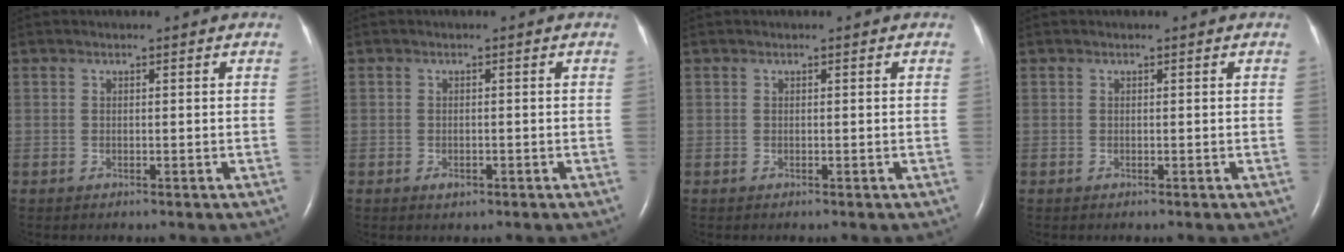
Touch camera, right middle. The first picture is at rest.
{"total": 1.1, "force": [-0.6, 0.7, 0.6], "torque": [-0.013, -0.001, -0.004]}
{"total": 0.0}
{"total": 0.0}